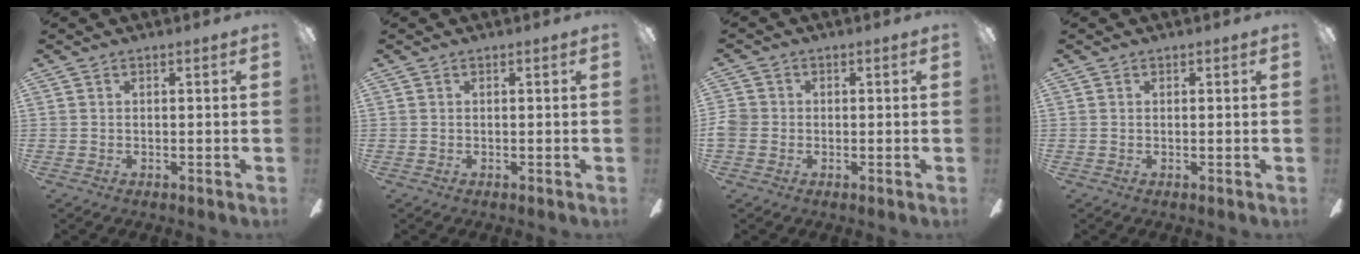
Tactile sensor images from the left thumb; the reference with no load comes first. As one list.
[{"total": 0.0}, {"total": 3.3, "force": [-0.6, 3.0, 1.3], "torque": [-0.021, 0.012, -0.010]}, {"total": 0.5, "force": [0.2, 0.4, 0.3], "torque": [-0.006, 0.004, 0.004]}]